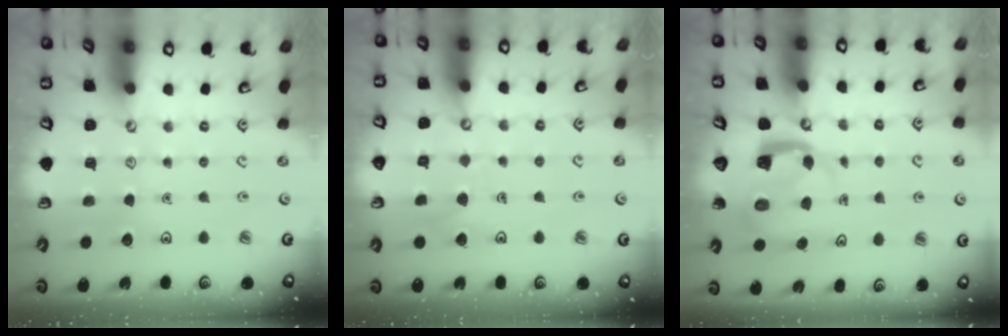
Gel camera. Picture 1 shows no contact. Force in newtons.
{"total": 4.9, "press": 4.8, "slide": 0.4}
{"total": 5.0, "press": 4.9, "slide": 0.5}